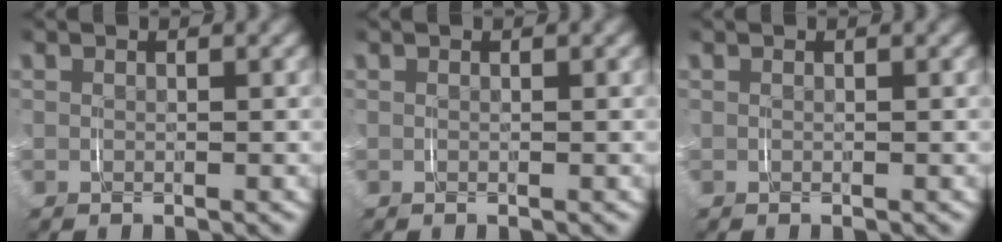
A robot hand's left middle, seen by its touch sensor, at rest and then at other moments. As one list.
[{"total": 0.0}, {"total": 0.0}]